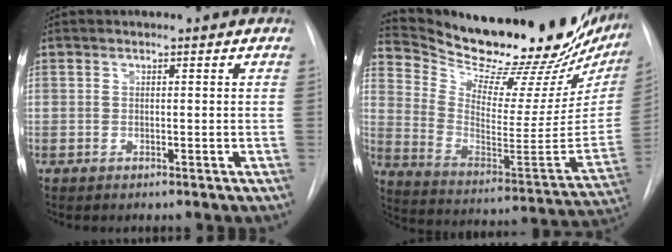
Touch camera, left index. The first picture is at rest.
{"total": 31.4, "force": [27.8, 6.8, 12.8], "torque": [-0.213, -0.095, 0.378]}